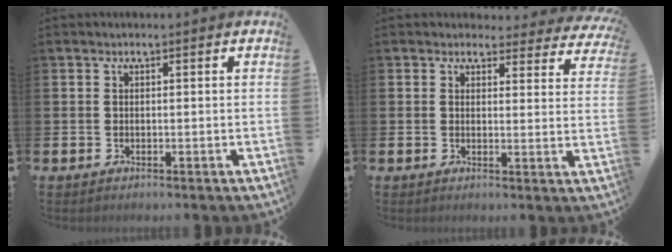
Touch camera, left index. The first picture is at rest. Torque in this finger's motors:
{"motor_torque": [0.41, -0.65, -0.26, -0.03]}